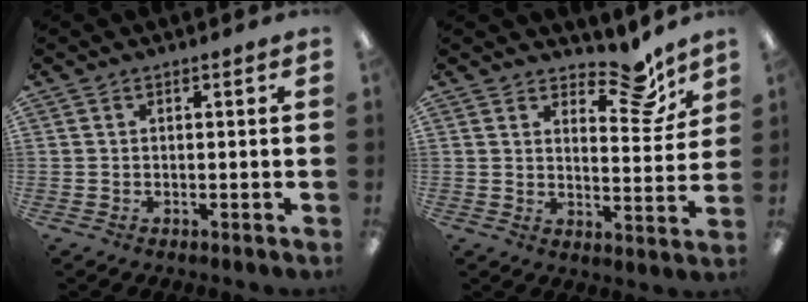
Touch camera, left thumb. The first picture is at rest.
{"total": 10.7, "force": [8.2, 4.3, 5.3], "torque": [-0.049, -0.062, 0.138]}